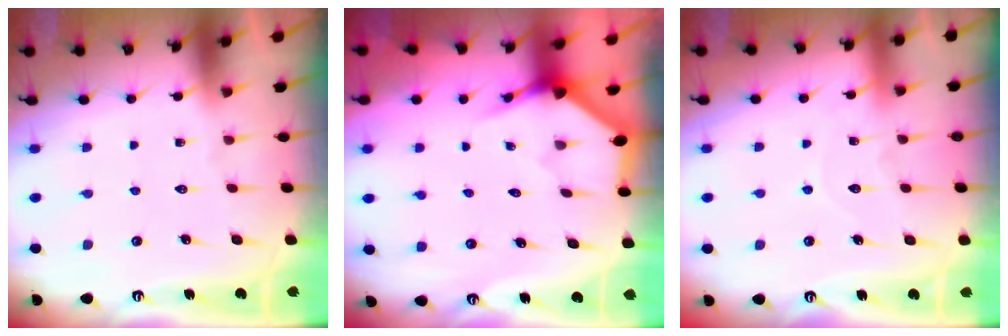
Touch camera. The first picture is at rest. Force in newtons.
{"total": 3.4, "press": 3.4, "slide": 0.2}
{"total": 6.5, "press": 6.5, "slide": 0.6}